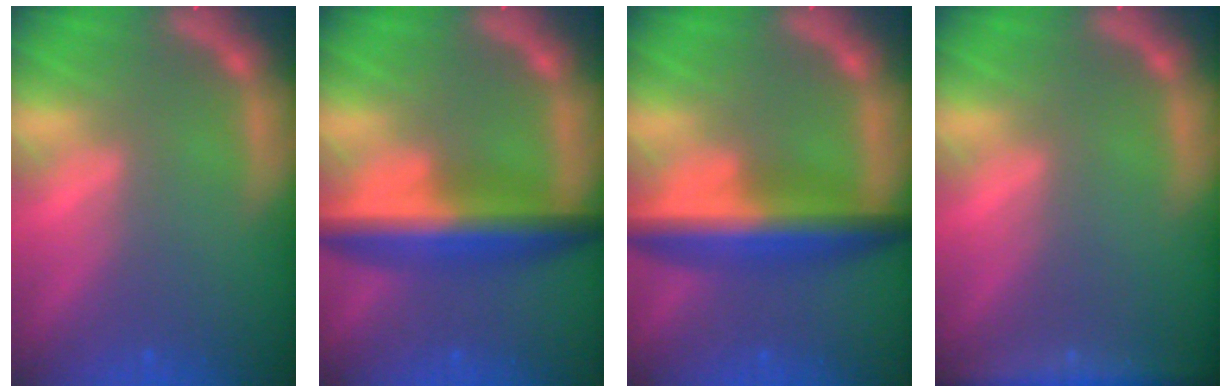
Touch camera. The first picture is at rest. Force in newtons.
{"total": 7.5}
{"total": 7.5}
{"total": 5.0}